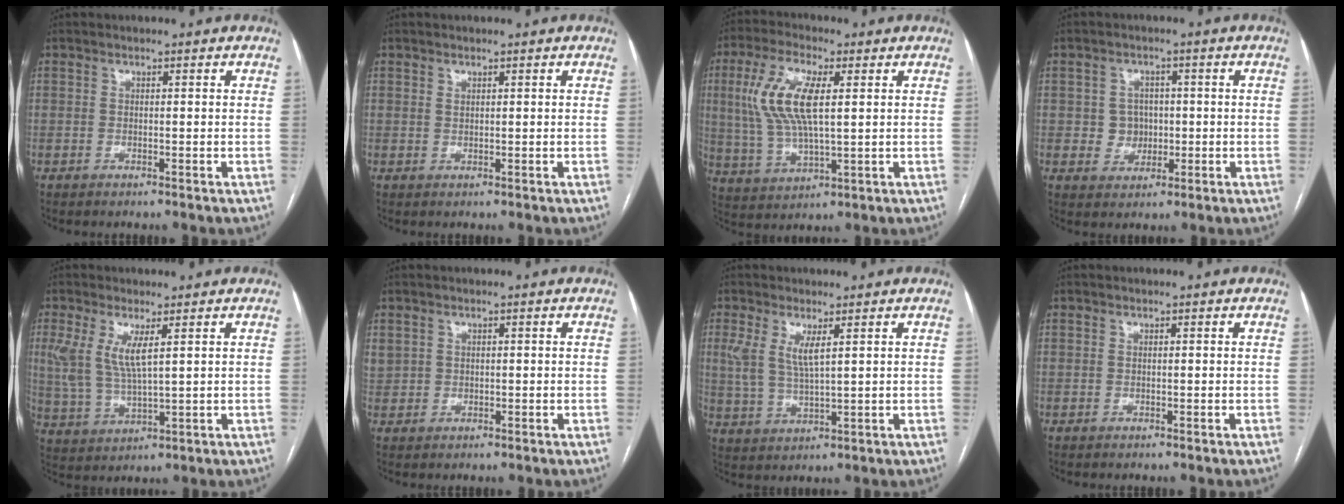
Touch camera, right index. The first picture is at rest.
{"total": 0.5, "force": [0.4, 0.3, 0.3], "torque": [-0.004, -0.002, 0.007]}
{"total": 11.5, "force": [2.6, 3.4, 10.6], "torque": [-0.241, 0.009, 0.054]}
{"total": 3.9, "force": [0.0, 3.8, 1.0], "torque": [-0.006, 0.010, 0.005]}
{"total": 7.0, "force": [2.5, 1.7, 6.3], "torque": [-0.147, 0.000, 0.058]}
{"total": 2.6, "force": [0.9, 2.3, 0.7], "torque": [-0.022, 0.017, 0.025]}
{"total": 5.2, "force": [2.2, 1.2, 4.6], "torque": [-0.105, 0.001, 0.052]}
{"total": 0.0}